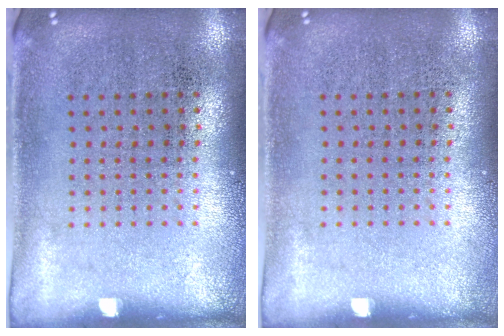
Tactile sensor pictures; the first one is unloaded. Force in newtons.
{"total": 0.0}